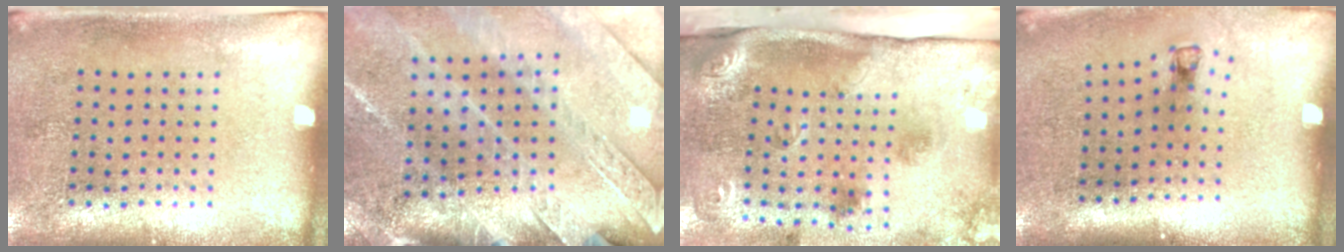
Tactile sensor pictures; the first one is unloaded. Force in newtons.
{"total": 2.8, "press": 2.8, "slide": 0.7}
{"total": 3.4, "press": 2.1, "slide": 2.6}
{"total": 0.7, "press": 0.4, "slide": 0.6}